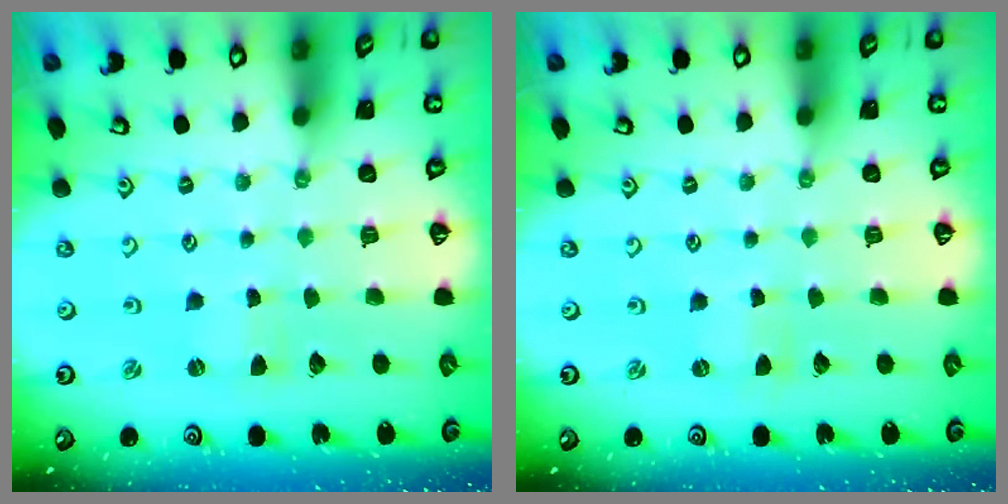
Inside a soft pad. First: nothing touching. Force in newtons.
{"total": 0.0}